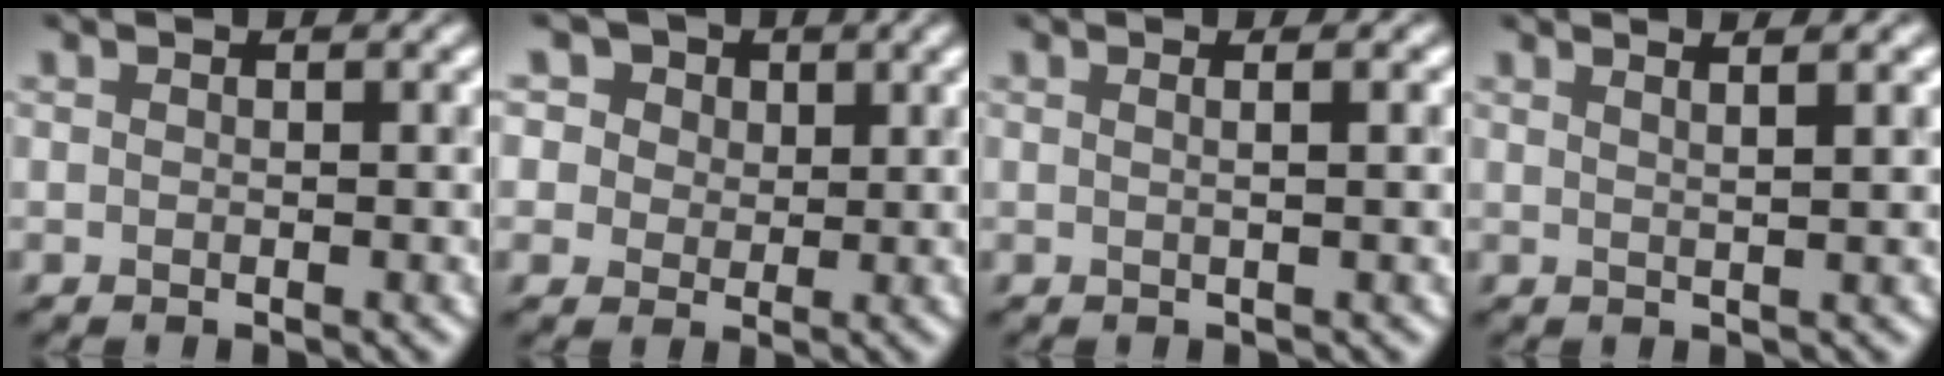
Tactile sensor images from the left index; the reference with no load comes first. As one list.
[{"total": 8.4, "force": [4.5, 5.9, 3.8], "torque": [-0.073, 0.020, 0.046]}, {"total": 2.3, "force": [0.7, 1.0, 2.0], "torque": [-0.013, 0.005, -0.016]}, {"total": 3.8, "force": [2.4, 1.4, 2.7], "torque": [-0.012, 0.022, -0.002]}]